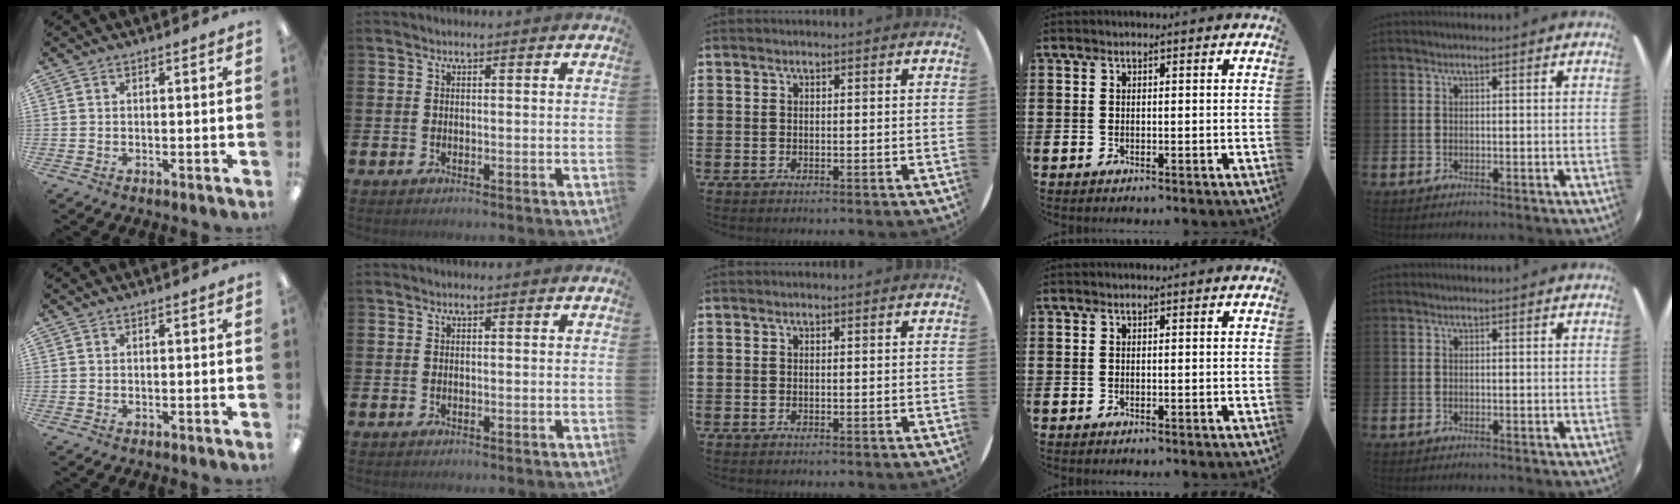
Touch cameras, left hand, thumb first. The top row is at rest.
{}